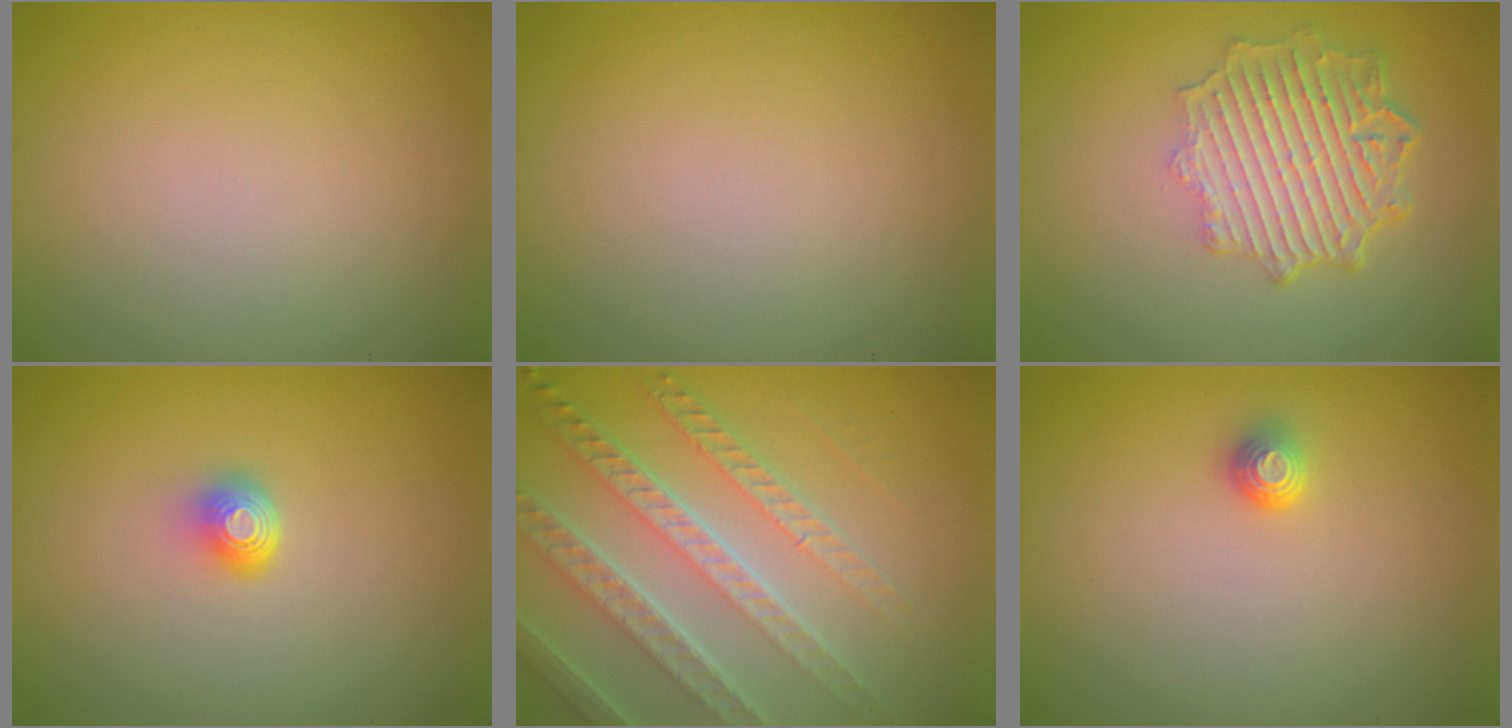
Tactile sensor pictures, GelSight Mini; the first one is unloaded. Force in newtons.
{"total": 0.0}
{"total": 6.3, "press": 4.7, "slide": 4.2}
{"total": 2.0, "press": 1.4, "slide": 1.4}
{"total": 7.9, "press": 5.4, "slide": 5.8}
{"total": 1.3, "press": 1.1, "slide": 0.7}